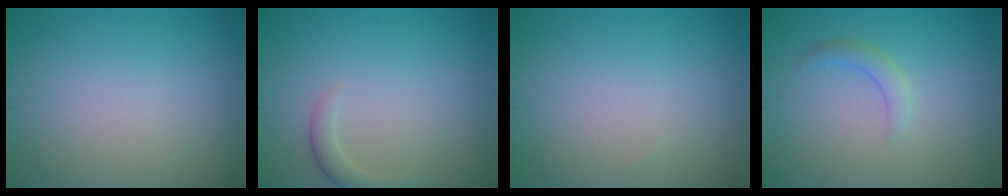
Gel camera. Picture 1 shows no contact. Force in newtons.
{"total": 1.5, "press": 1.5, "slide": 0.1}
{"total": 0.0}
{"total": 1.5, "press": 1.5, "slide": 0.2}